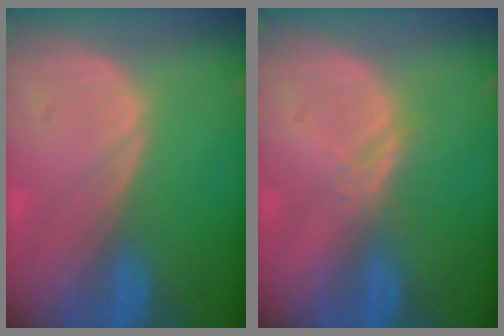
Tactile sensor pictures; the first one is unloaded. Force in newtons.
{"total": 1.3, "press": 1.3, "slide": 0.1}